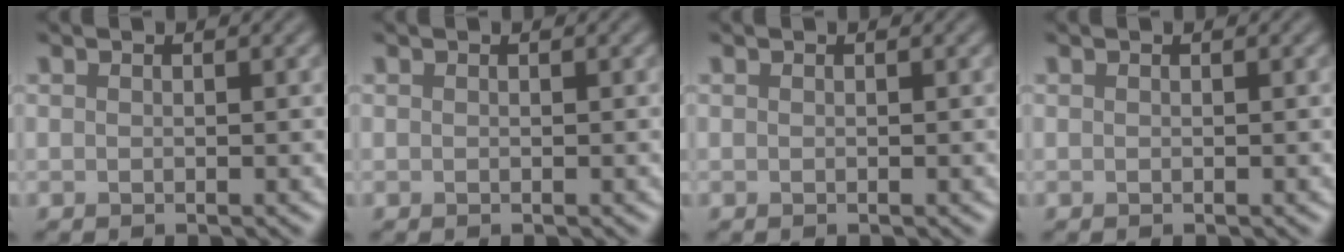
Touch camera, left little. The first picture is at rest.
{"total": 0.0}
{"total": 0.0}
{"total": 0.0}